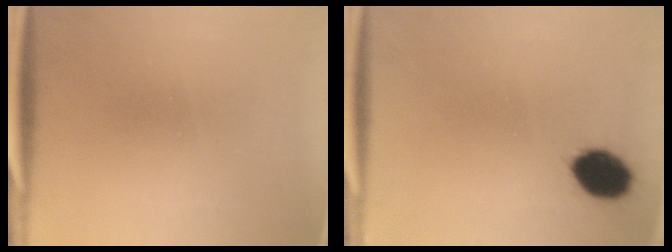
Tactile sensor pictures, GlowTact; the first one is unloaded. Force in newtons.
{"total": 7.9}